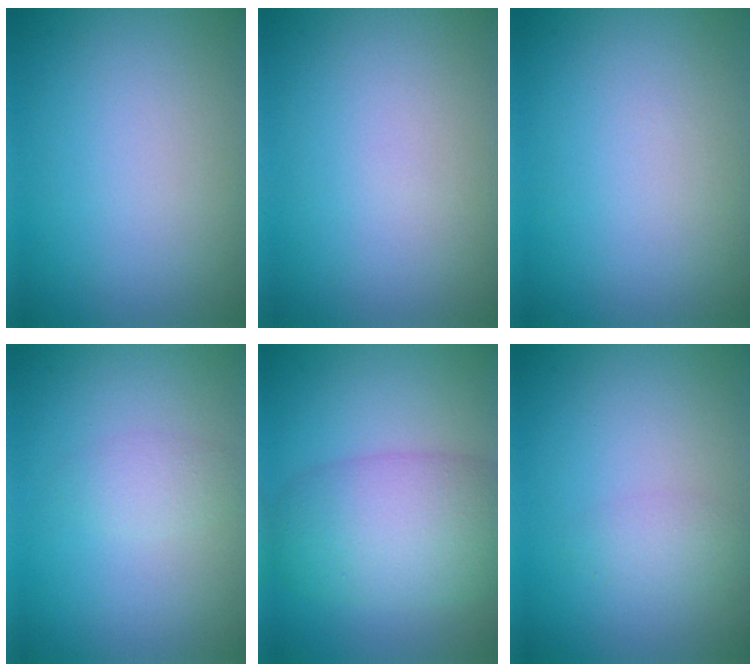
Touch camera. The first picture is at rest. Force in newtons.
{"total": 0.0}
{"total": 0.0}
{"total": 1.4, "press": 1.4, "slide": 0.0}
{"total": 7.3, "press": 7.3, "slide": 0.3}
{"total": 1.4, "press": 1.4, "slide": 0.1}